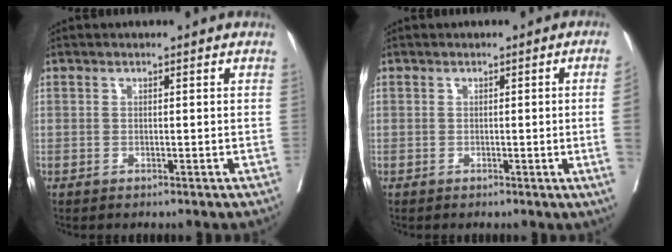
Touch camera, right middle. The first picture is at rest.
{"total": 3.2, "force": [-0.4, -1.3, 2.9], "torque": [-0.034, -0.005, -0.004]}